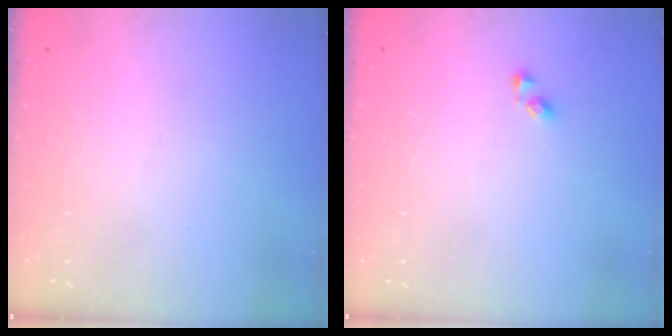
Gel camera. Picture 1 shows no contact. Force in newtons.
{"total": 3.4, "press": 3.4, "slide": 0.2}